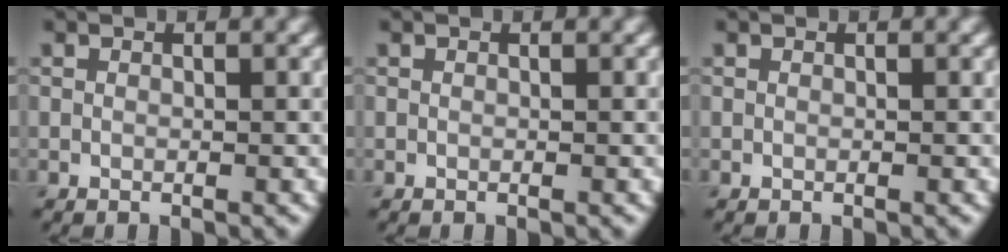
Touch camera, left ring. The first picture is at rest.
{"total": 0.0}
{"total": 0.0}